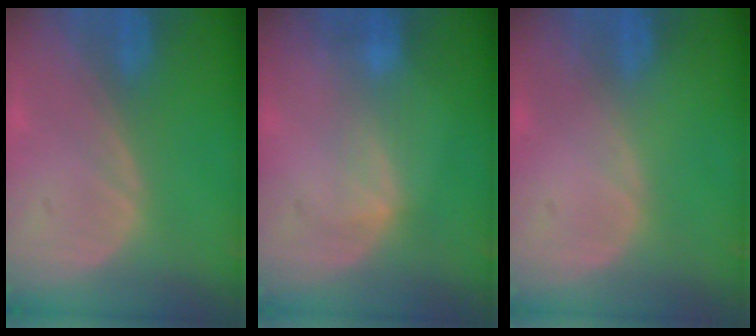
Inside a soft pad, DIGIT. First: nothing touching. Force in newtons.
{"total": 2.4, "press": 2.4, "slide": 0.4}
{"total": 0.0}